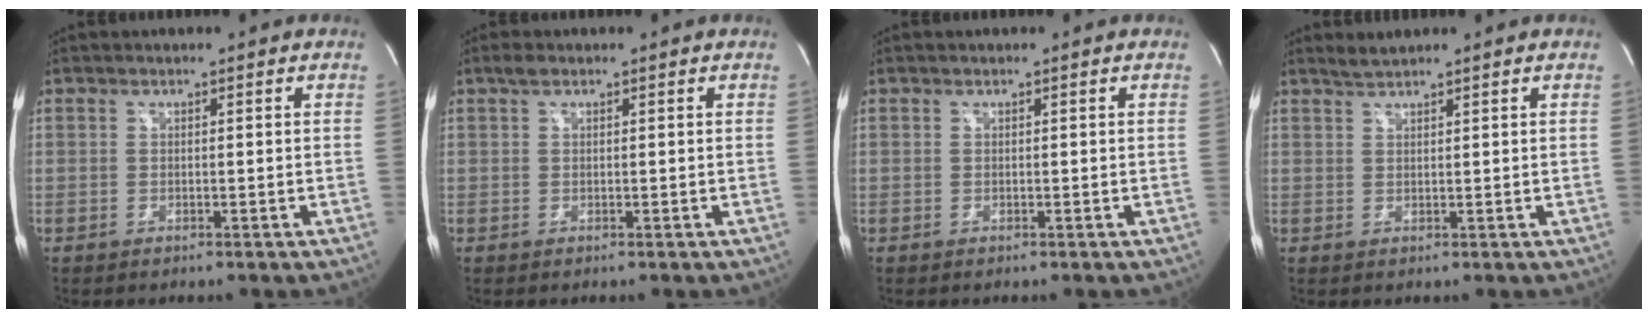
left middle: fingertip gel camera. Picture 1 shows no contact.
{"total": 1.2, "force": [0.8, 0.5, 0.8], "torque": [-0.020, 0.014, 0.015]}
{"total": 0.0}
{"total": 1.6, "force": [1.5, -0.2, 0.3], "torque": [-0.010, 0.006, 0.035]}